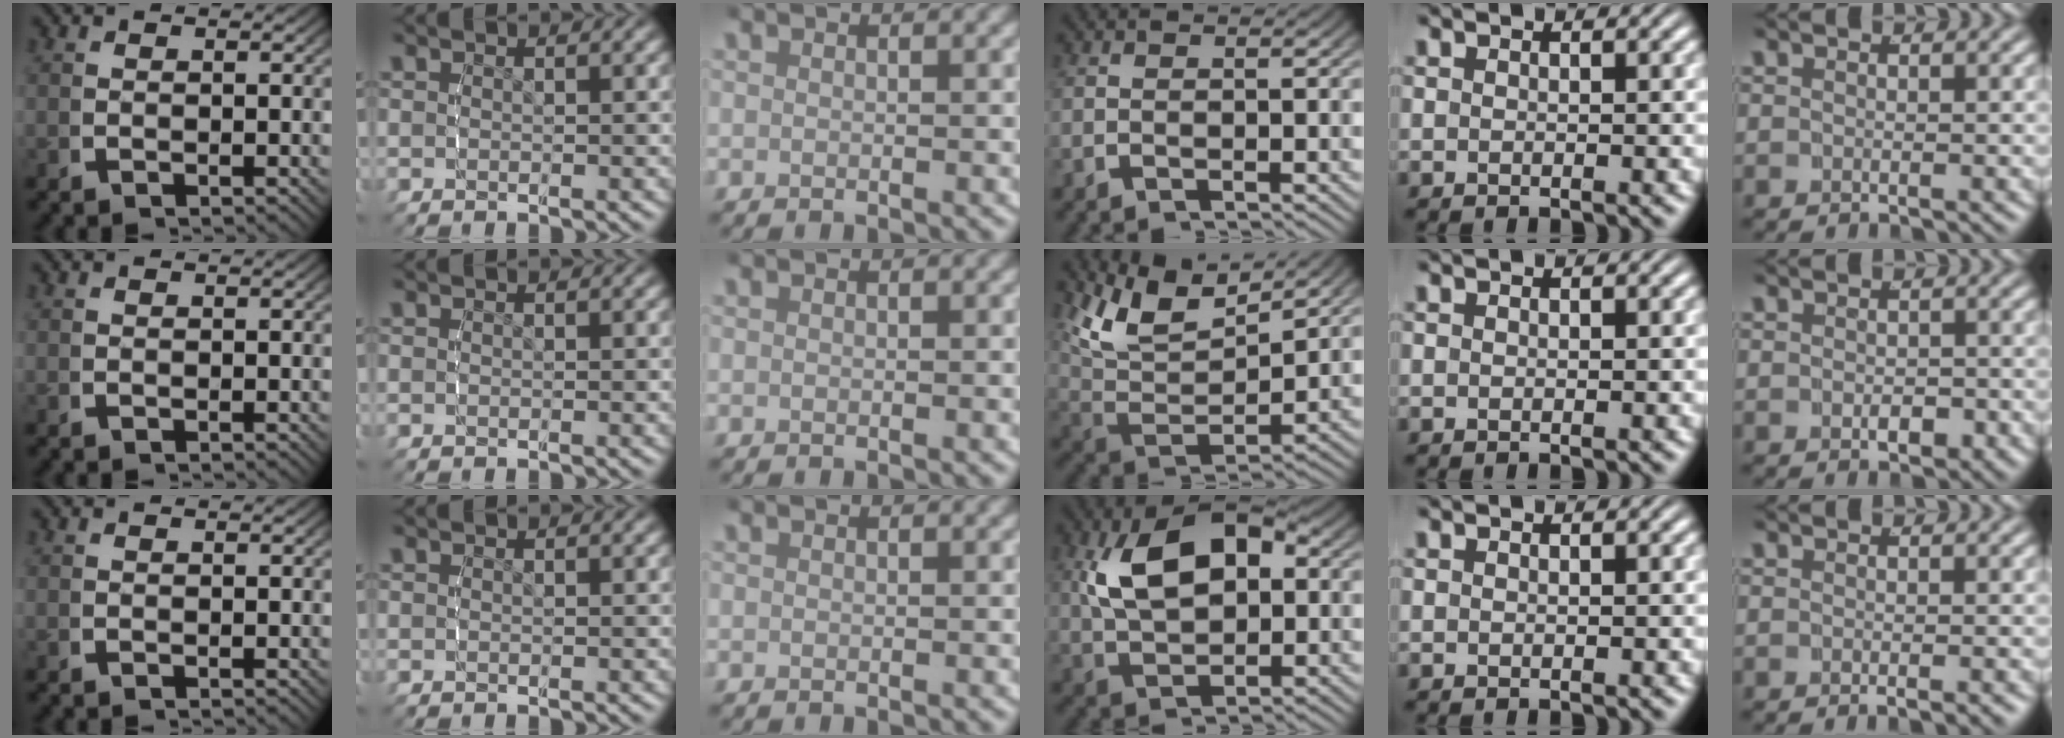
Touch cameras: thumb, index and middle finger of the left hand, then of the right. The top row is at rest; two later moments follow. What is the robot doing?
{"motion": "lift_and_place", "object": "lipstick"}